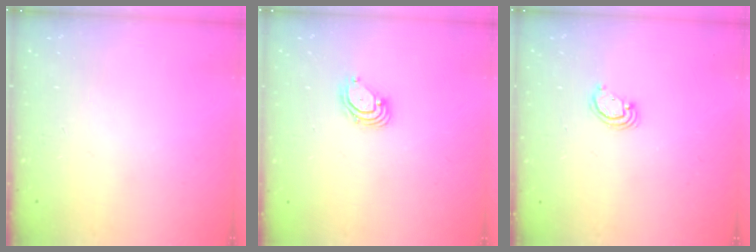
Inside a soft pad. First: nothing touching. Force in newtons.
{"total": 4.0, "press": 4.0, "slide": 0.5}
{"total": 2.6, "press": 2.6, "slide": 0.3}